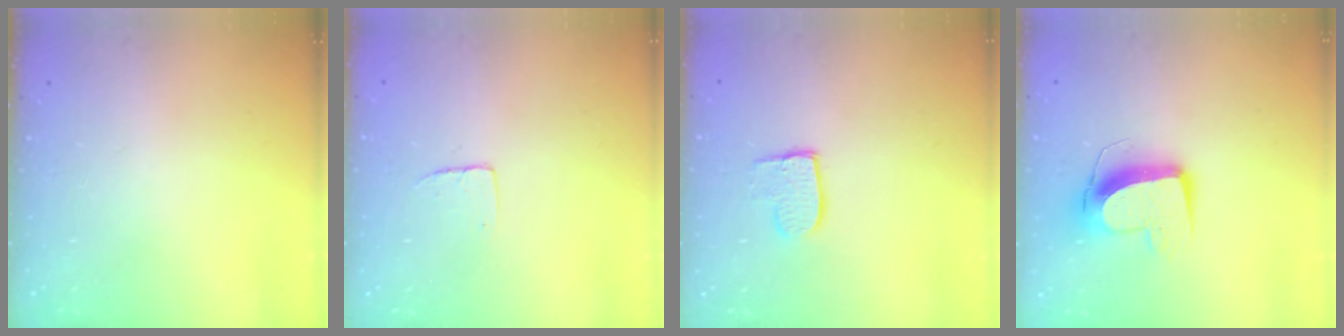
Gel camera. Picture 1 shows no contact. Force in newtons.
{"total": 3.8, "press": 3.8, "slide": 0.2}
{"total": 7.8, "press": 7.8, "slide": 0.5}
{"total": 11.8, "press": 11.7, "slide": 1.1}